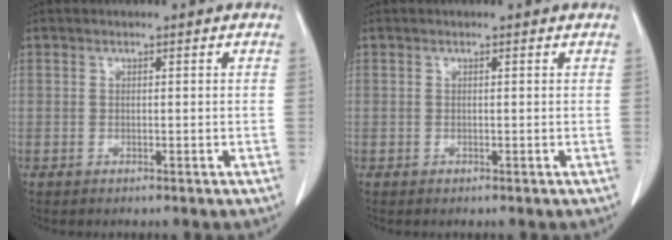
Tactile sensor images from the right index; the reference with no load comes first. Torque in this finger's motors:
{"motor_torque": [-0.39, 0.08, -0.12, -0.07]}